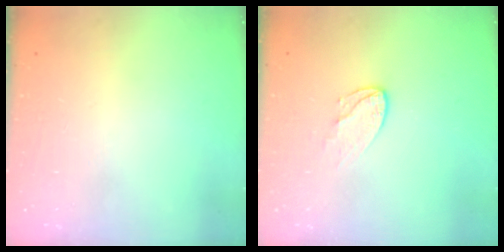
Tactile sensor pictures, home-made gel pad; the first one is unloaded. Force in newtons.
{"total": 6.0, "press": 6.0, "slide": 0.4}